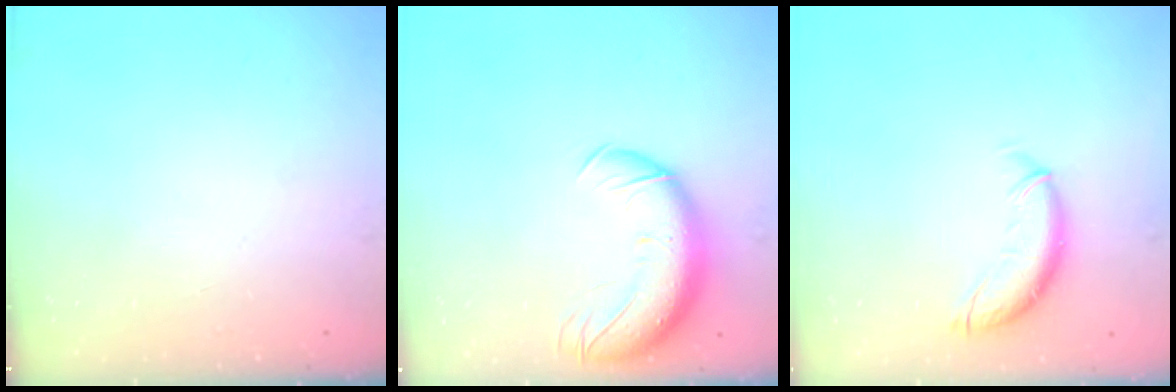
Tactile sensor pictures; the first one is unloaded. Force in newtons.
{"total": 13.4, "press": 13.0, "slide": 3.3}
{"total": 10.8, "press": 10.6, "slide": 1.8}